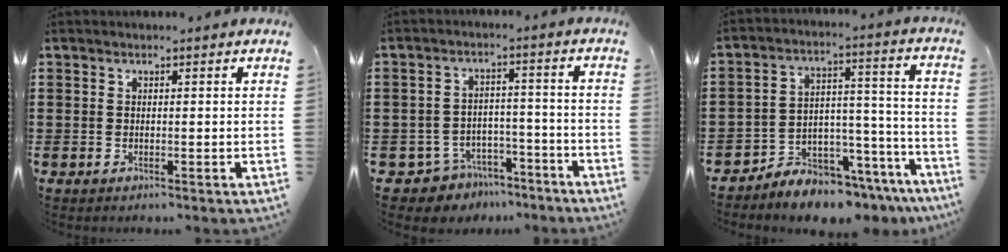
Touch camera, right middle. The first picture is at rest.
{"total": 5.0, "force": [-4.6, 1.8, 0.6], "torque": [-0.030, 0.012, -0.099]}
{"total": 6.8, "force": [-6.7, 1.4, 0.1], "torque": [0.005, 0.018, -0.133]}